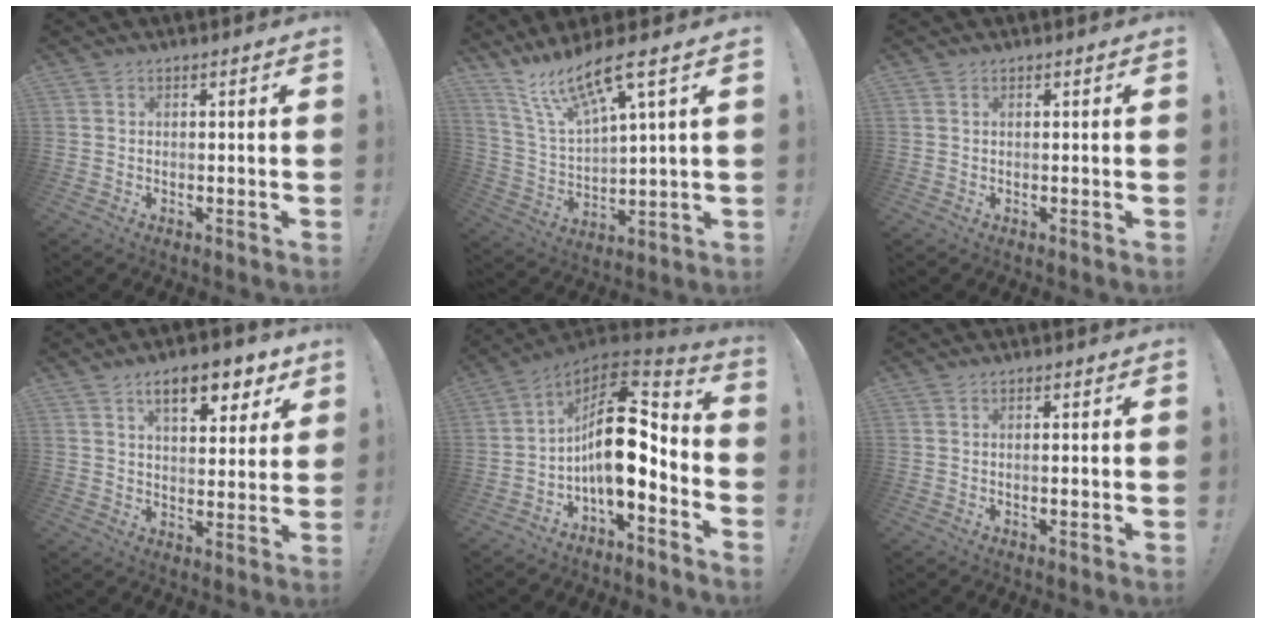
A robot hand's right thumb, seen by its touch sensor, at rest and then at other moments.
{"total": 13.5, "force": [9.9, 2.6, 8.9], "torque": [-0.169, -0.061, 0.168]}
{"total": 0.0}
{"total": 11.3, "force": [6.4, 4.5, 8.2], "torque": [-0.113, -0.028, 0.109]}
{"total": 16.8, "force": [-1.1, 8.3, 14.6], "torque": [-0.248, 0.006, -0.015]}
{"total": 0.8, "force": [0.0, 0.0, 0.8], "torque": [-0.010, -0.002, 0.000]}